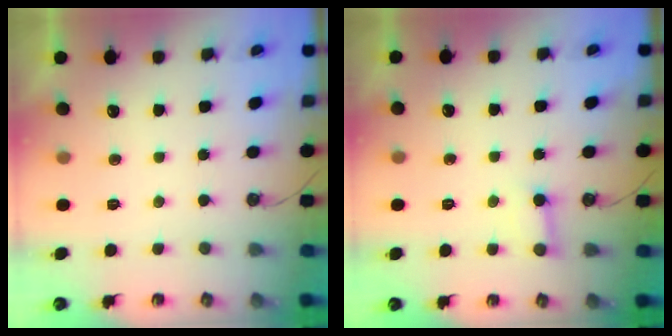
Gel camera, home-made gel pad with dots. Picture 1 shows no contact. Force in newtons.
{"total": 5.7, "press": 5.7, "slide": 0.2}